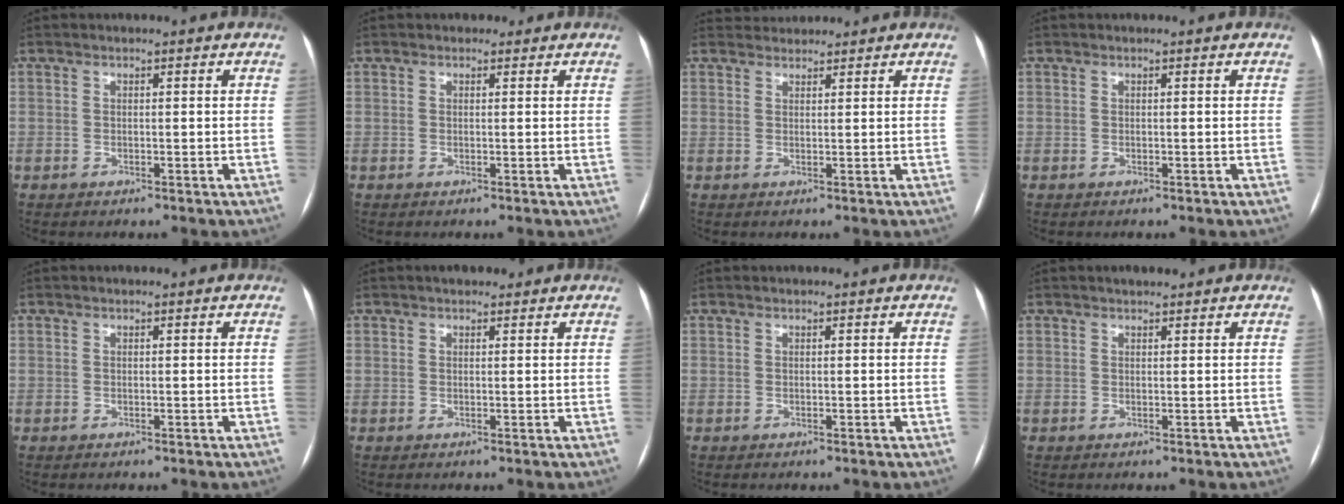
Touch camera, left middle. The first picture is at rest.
{"total": 1.0, "force": [0.6, 0.7, 0.1], "torque": [0.000, 0.003, 0.005]}
{"total": 2.3, "force": [2.2, 0.5, -0.4], "torque": [0.003, 0.020, 0.039]}
{"total": 0.0}
{"total": 0.0}
{"total": 2.3, "force": [1.7, 1.1, 1.0], "torque": [-0.012, 0.016, 0.022]}
{"total": 0.0}
{"total": 1.4, "force": [1.2, 0.4, 0.6], "torque": [-0.013, 0.009, 0.019]}